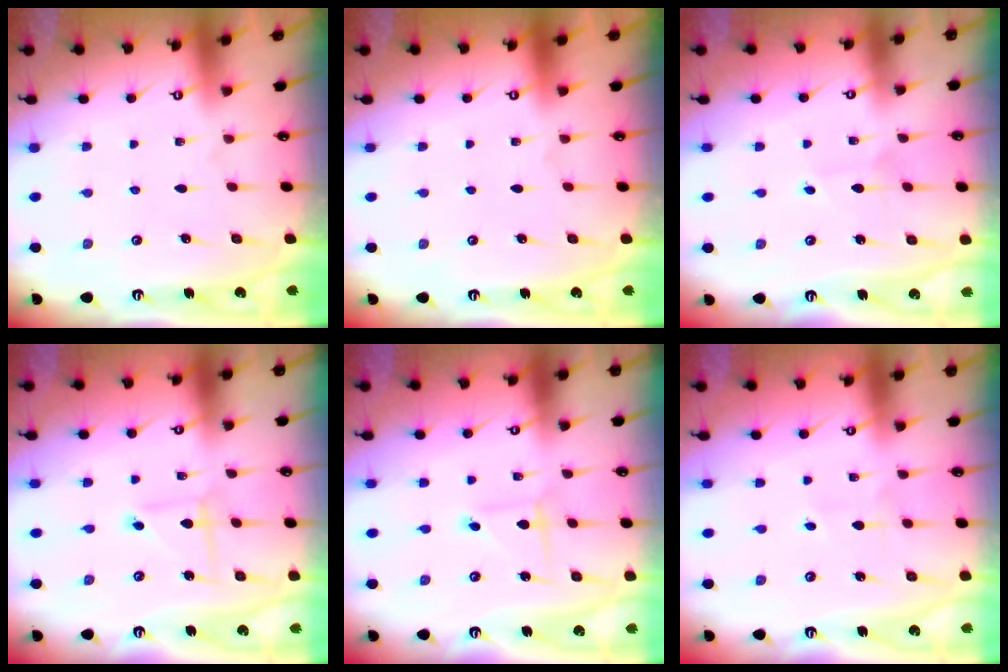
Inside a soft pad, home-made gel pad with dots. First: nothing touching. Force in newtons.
{"total": 0.0}
{"total": 3.0, "press": 2.9, "slide": 0.3}
{"total": 2.2, "press": 2.2, "slide": 0.3}
{"total": 1.5, "press": 1.5, "slide": 0.1}
{"total": 1.5, "press": 1.5, "slide": 0.1}